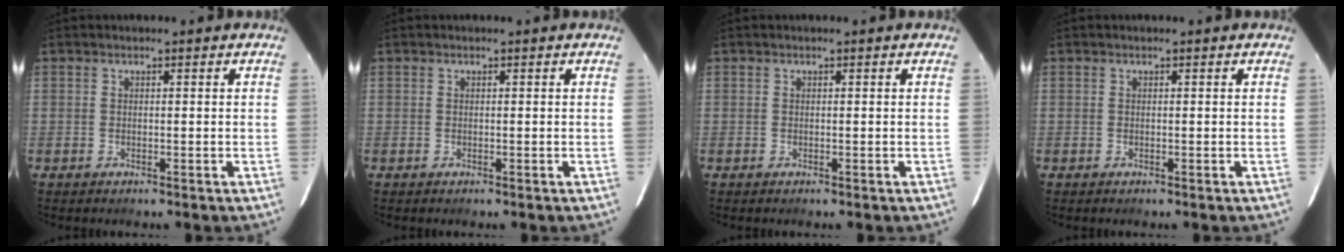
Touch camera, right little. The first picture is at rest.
{"total": 0.0}
{"total": 0.0}
{"total": 0.0}